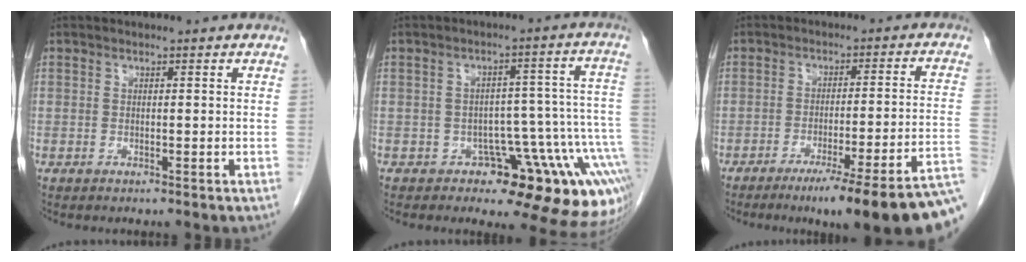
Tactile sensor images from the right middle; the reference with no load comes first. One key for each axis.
{"total": 13.5, "fx": -8.8, "fy": 5.2, "fz": 8.9, "tx": -0.015, "ty": 0.058, "tz": -0.103}
{"total": 19.7, "fx": -15.0, "fy": -0.3, "fz": 12.7, "tx": -0.083, "ty": -0.004, "tz": -0.202}